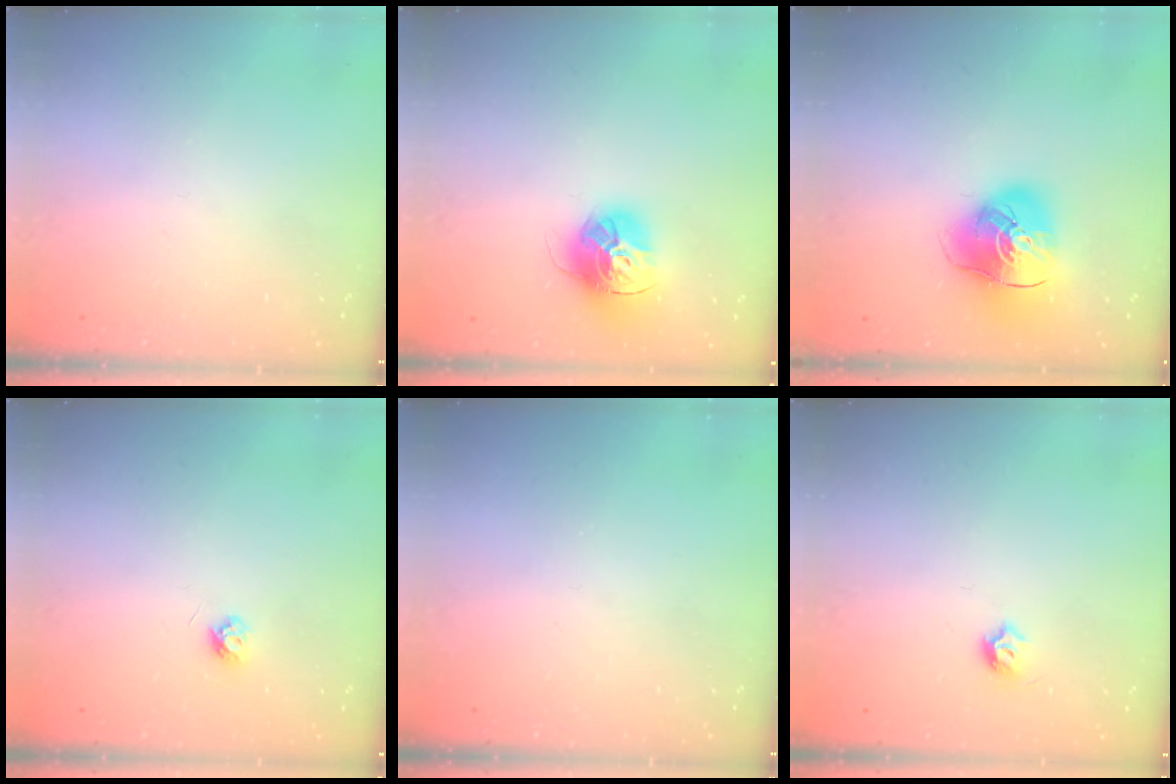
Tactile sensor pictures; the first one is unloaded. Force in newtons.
{"total": 14.7, "press": 14.6, "slide": 1.4}
{"total": 12.3, "press": 12.2, "slide": 1.9}
{"total": 3.9, "press": 3.9, "slide": 0.6}
{"total": 0.0}
{"total": 4.5, "press": 4.3, "slide": 1.0}